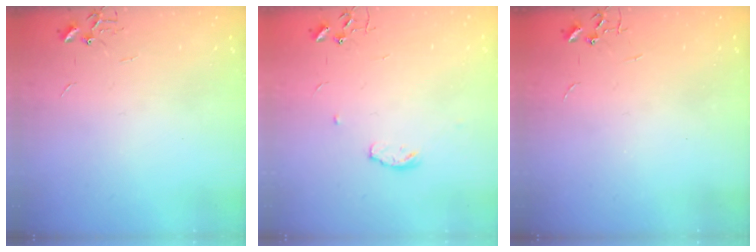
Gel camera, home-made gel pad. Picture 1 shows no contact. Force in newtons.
{"total": 4.9, "press": 4.8, "slide": 0.6}
{"total": 0.0}